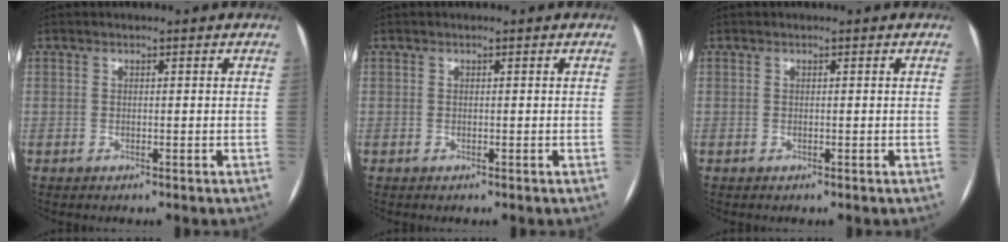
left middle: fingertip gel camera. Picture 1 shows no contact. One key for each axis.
{"total": 0.0}
{"total": 0.0}